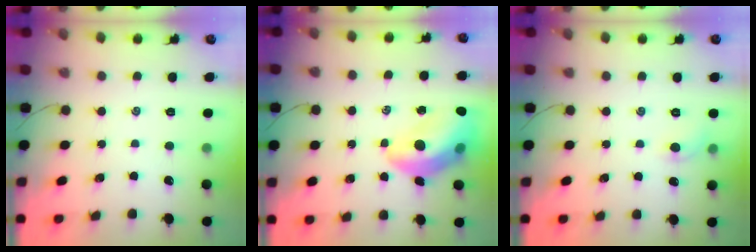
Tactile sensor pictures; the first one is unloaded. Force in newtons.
{"total": 14.2, "press": 13.7, "slide": 3.7}
{"total": 5.3, "press": 5.0, "slide": 1.7}